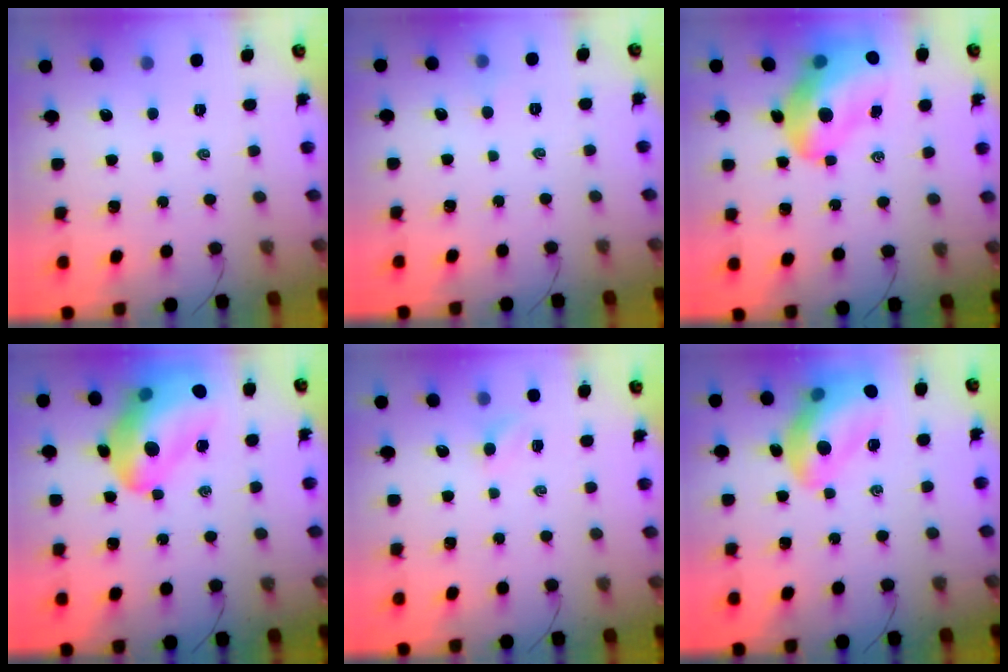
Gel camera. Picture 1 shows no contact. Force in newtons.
{"total": 2.4, "press": 2.3, "slide": 0.7}
{"total": 19.2, "press": 18.4, "slide": 5.3}
{"total": 24.0, "press": 23.4, "slide": 5.0}
{"total": 2.8, "press": 2.7, "slide": 0.9}
{"total": 18.7, "press": 18.5, "slide": 2.8}